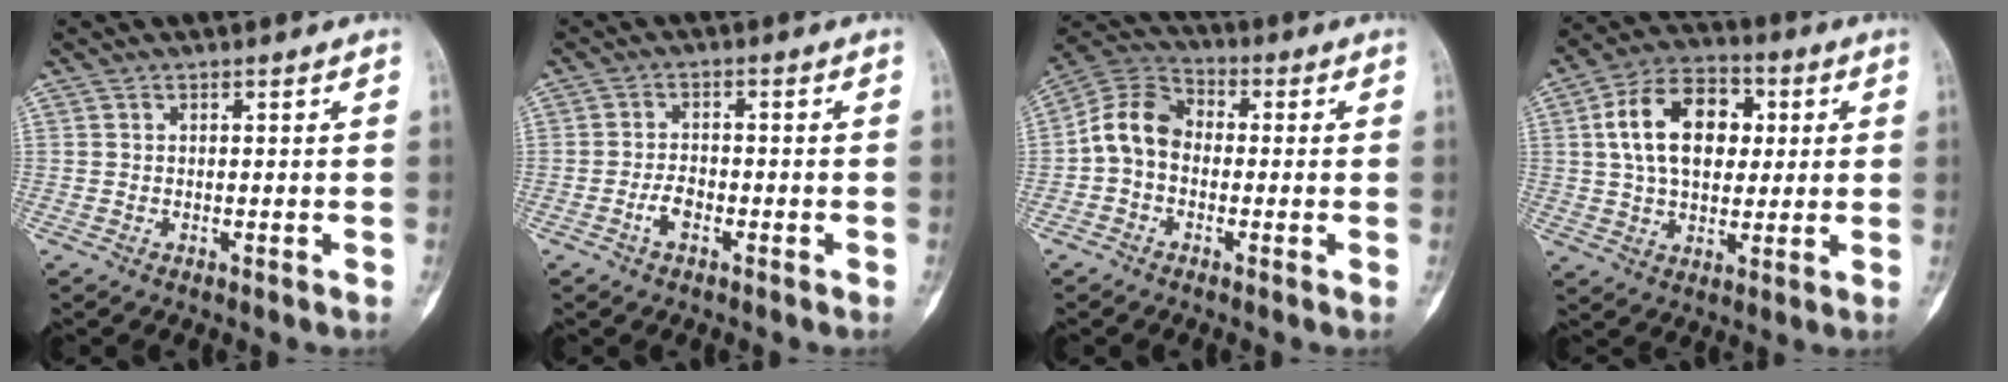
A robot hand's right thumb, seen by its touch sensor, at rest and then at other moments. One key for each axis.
{"total": 2.7, "fx": -1.5, "fy": 1.5, "fz": 1.8, "tx": -0.034, "ty": 0.013, "tz": -0.032}
{"total": 9.1, "fx": -1.1, "fy": 6.9, "fz": 5.8, "tx": -0.097, "ty": 0.030, "tz": -0.038}
{"total": 15.4, "fx": 3.1, "fy": 10.0, "fz": 11.2, "tx": -0.163, "ty": 0.011, "tz": 0.046}